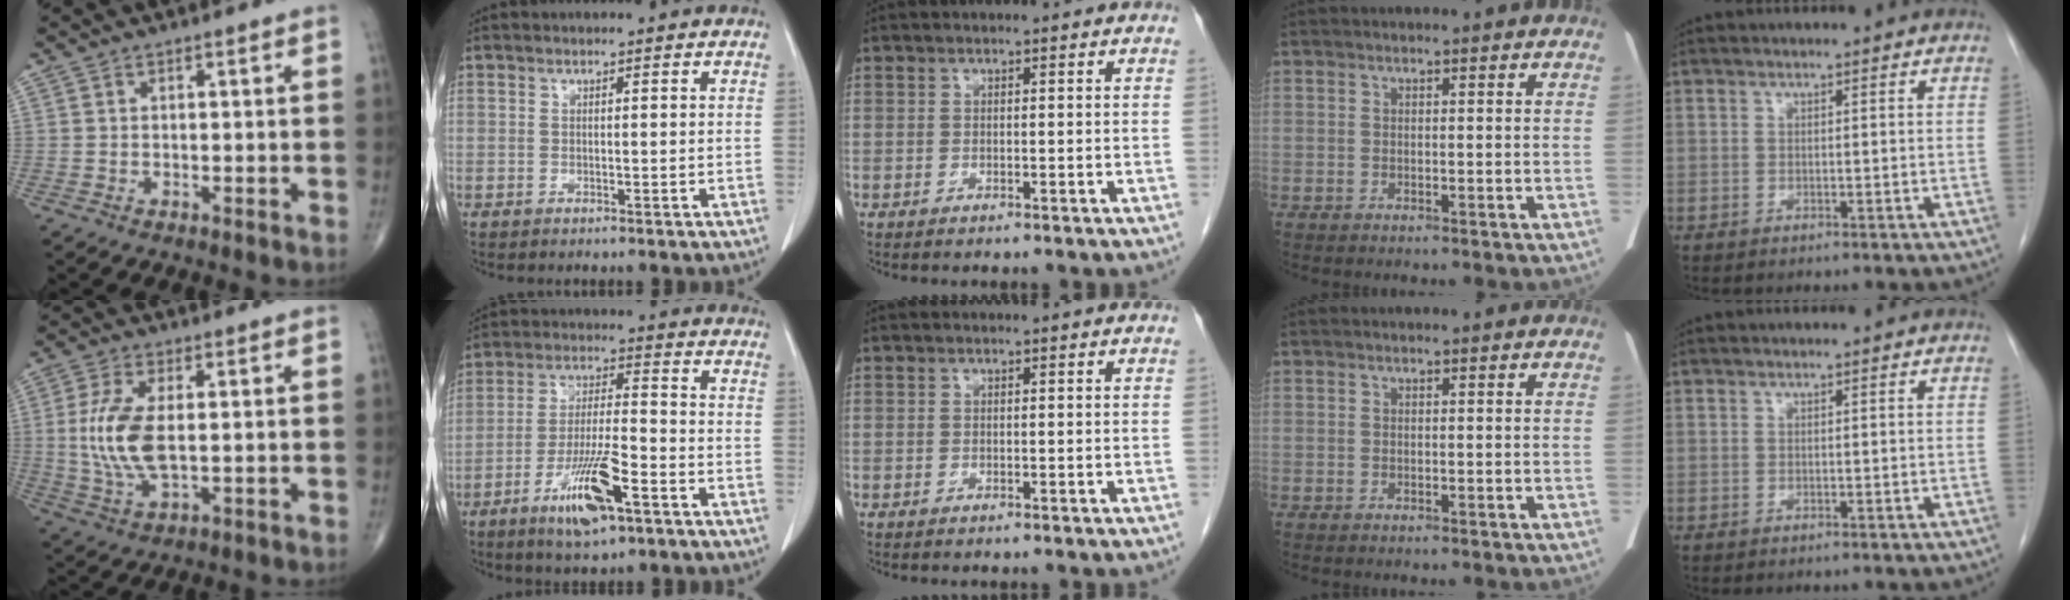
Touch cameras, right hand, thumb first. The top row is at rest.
{"thumb": {"total": 10.7, "force": [0.6, 4.9, 9.5], "torque": [-0.212, -0.007, 0.016]}, "index": {"total": 11.0, "force": [-5.9, 1.9, 9.1], "torque": [-0.175, -0.011, -0.102]}}